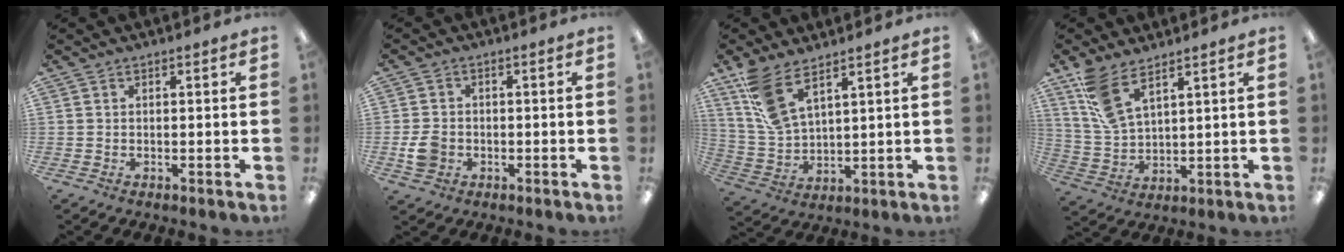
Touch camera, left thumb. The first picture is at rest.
{"total": 4.8, "force": [-1.4, 3.9, 2.5], "torque": [-0.038, 0.005, -0.024]}
{"total": 10.4, "force": [7.4, 3.7, 6.3], "torque": [-0.140, -0.027, 0.142]}
{"total": 9.2, "force": [6.7, 3.2, 5.4], "torque": [-0.123, -0.026, 0.128]}